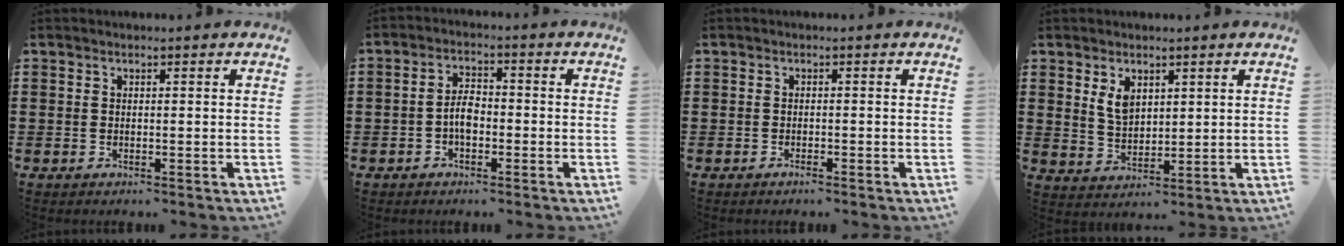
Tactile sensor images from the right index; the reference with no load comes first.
{"total": 3.8, "force": [-1.2, 1.8, 3.1], "torque": [-0.073, -0.003, -0.026]}
{"total": 0.8, "force": [-0.7, 0.0, 0.4], "torque": [-0.010, -0.004, -0.012]}
{"total": 4.0, "force": [2.0, 2.4, 2.4], "torque": [-0.057, 0.008, 0.038]}